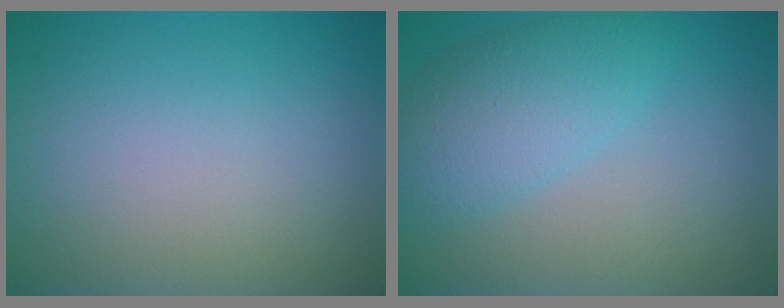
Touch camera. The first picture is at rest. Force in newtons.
{"total": 4.6, "press": 4.6, "slide": 0.3}